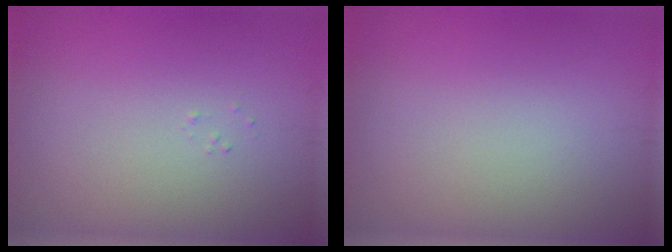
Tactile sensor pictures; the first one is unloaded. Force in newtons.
{"total": 0.0}